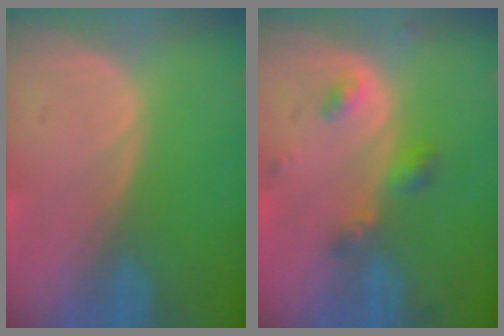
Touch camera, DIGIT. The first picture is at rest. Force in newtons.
{"total": 3.7, "press": 3.7, "slide": 0.4}